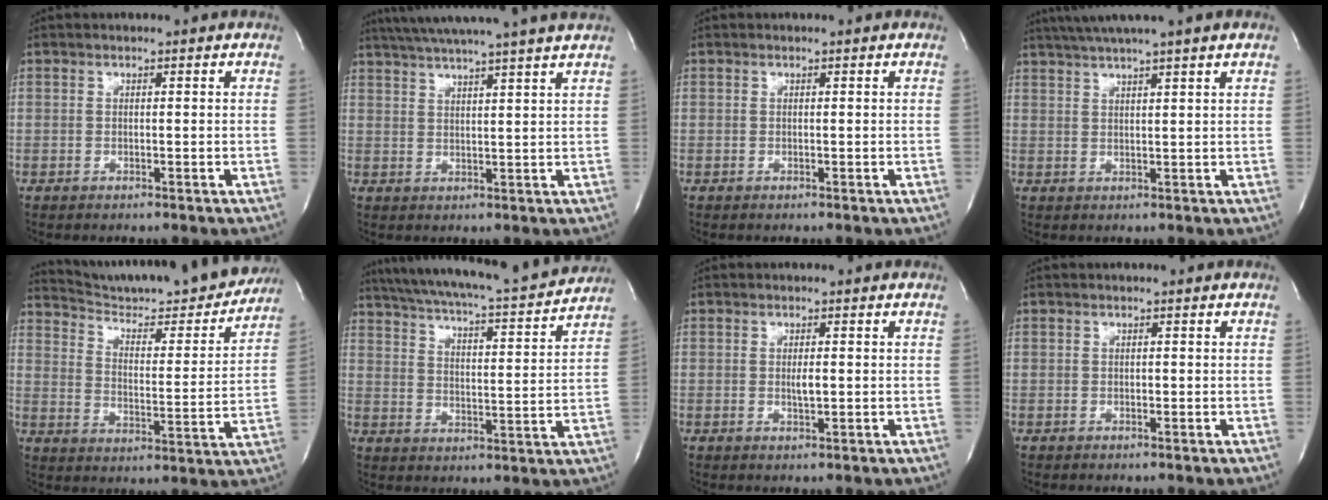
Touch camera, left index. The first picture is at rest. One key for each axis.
{"total": 15.6, "fx": 13.6, "fy": -1.4, "fz": 7.5, "tx": -0.134, "ty": 0.006, "tz": 0.186}
{"total": 0.0}
{"total": 8.3, "fx": 6.7, "fy": -1.3, "fz": 4.8, "tx": -0.081, "ty": 0.029, "tz": 0.097}
{"total": 23.1, "fx": 21.5, "fy": 2.5, "fz": 8.0, "tx": -0.122, "ty": -0.046, "tz": 0.294}
{"total": 20.0, "fx": 18.2, "fy": 1.0, "fz": 8.0, "tx": -0.140, "ty": -0.018, "tz": 0.257}
{"total": 1.6, "fx": -0.1, "fy": 0.4, "fz": 1.5, "tx": -0.035, "ty": -0.004, "tz": 0.000}
{"total": 0.0}